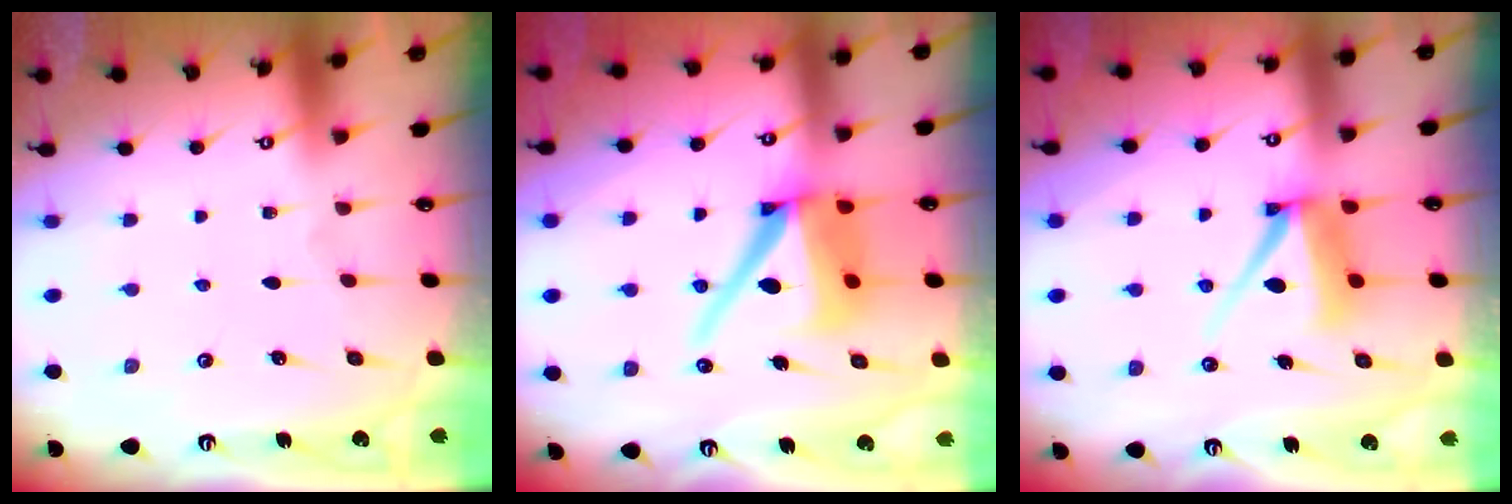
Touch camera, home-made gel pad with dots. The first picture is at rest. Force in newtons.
{"total": 14.0, "press": 13.9, "slide": 1.7}
{"total": 8.3, "press": 8.3, "slide": 0.9}